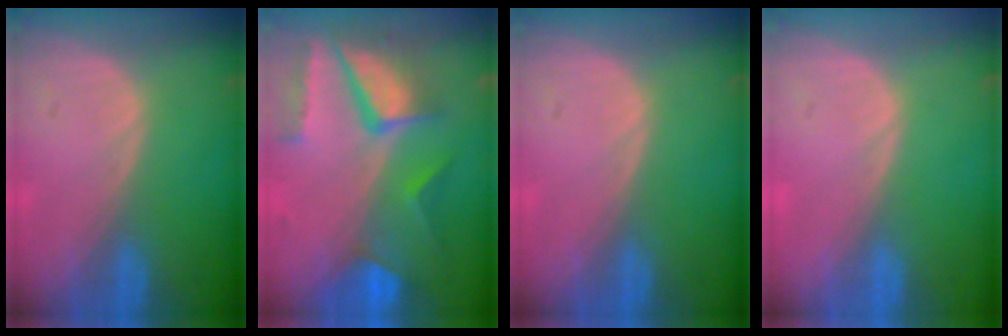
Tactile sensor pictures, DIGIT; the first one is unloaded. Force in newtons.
{"total": 10.6, "press": 8.8, "slide": 5.9}
{"total": 0.0}
{"total": 0.0}